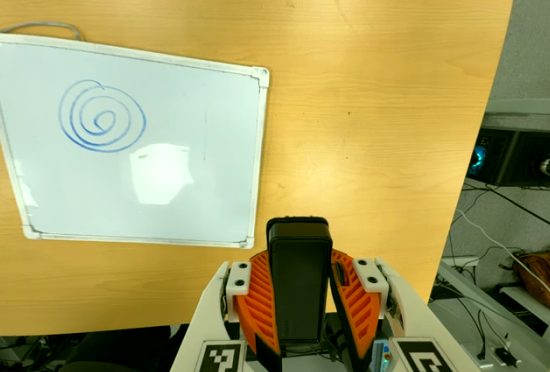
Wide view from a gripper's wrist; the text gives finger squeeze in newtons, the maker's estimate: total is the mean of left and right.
{"total": 9.8, "left": 7.9, "right": 11.7}